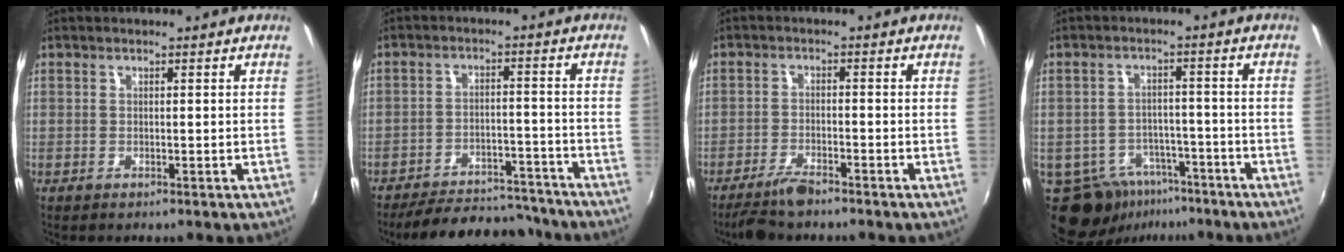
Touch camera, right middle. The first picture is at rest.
{"total": 16.8, "force": [-15.0, 5.3, 5.6], "torque": [-0.119, 0.020, -0.192]}
{"total": 5.1, "force": [-4.3, 0.9, 2.5], "torque": [-0.070, -0.009, -0.083]}
{"total": 11.1, "force": [-7.2, 7.4, 4.0], "torque": [-0.090, 0.007, -0.094]}